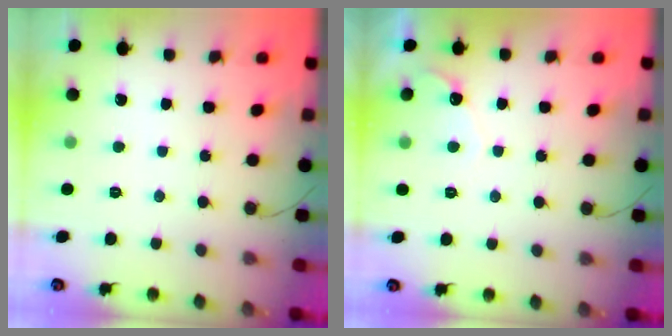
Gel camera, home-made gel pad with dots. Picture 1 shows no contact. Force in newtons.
{"total": 3.8, "press": 3.7, "slide": 0.3}